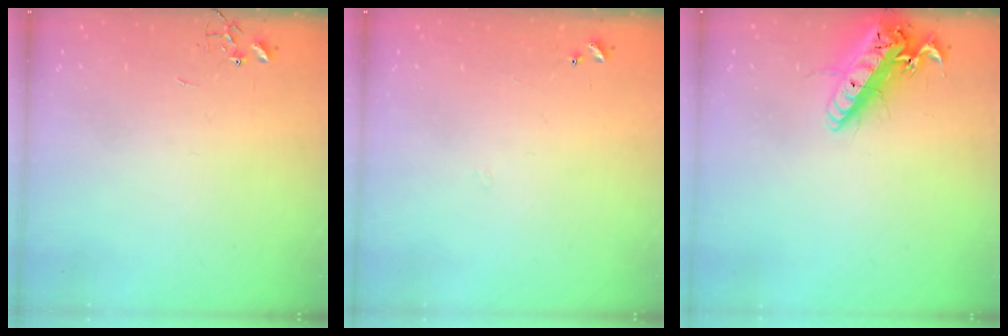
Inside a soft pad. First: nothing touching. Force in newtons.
{"total": 3.8, "press": 3.8, "slide": 0.5}
{"total": 19.7, "press": 19.5, "slide": 2.7}